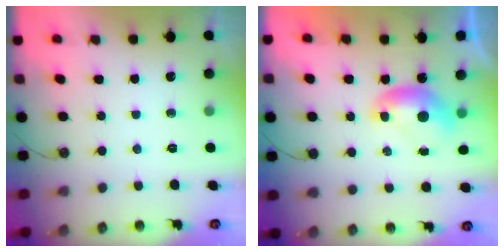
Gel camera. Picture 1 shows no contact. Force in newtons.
{"total": 0.0}